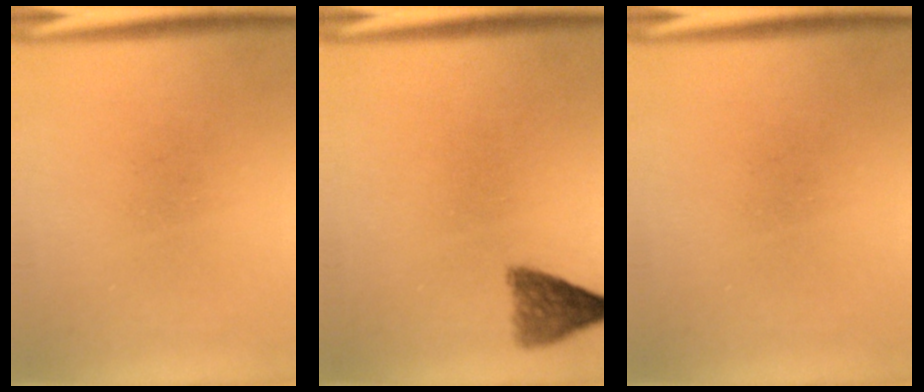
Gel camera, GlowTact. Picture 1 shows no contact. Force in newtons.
{"total": 3.4}
{"total": 0.0}